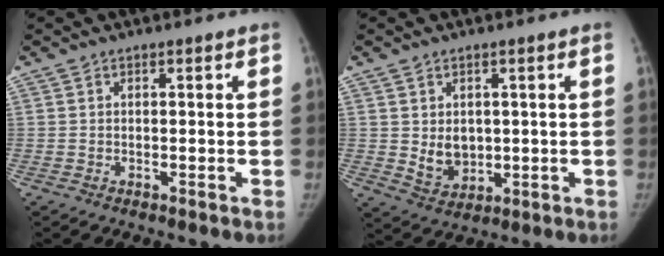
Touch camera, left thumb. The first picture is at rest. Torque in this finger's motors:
{"motor_torque": [2.48, 2.53, 0.28, -0.47, 0.11]}